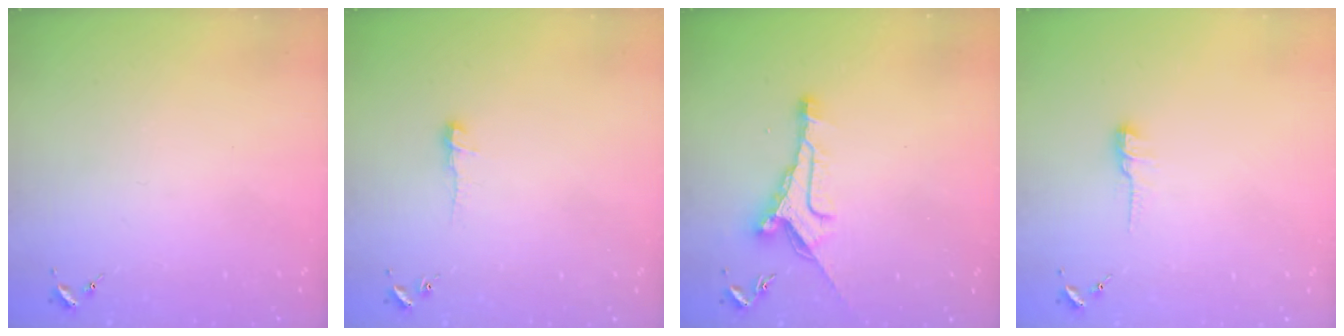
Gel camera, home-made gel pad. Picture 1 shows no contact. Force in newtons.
{"total": 5.1, "press": 5.0, "slide": 0.5}
{"total": 9.5, "press": 9.5, "slide": 0.1}
{"total": 7.6, "press": 7.6, "slide": 0.5}